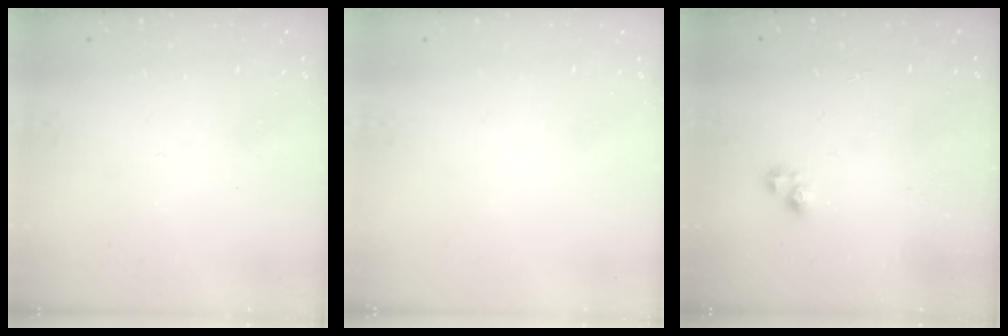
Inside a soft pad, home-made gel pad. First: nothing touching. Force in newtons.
{"total": 0.0}
{"total": 3.9, "press": 3.9, "slide": 0.7}